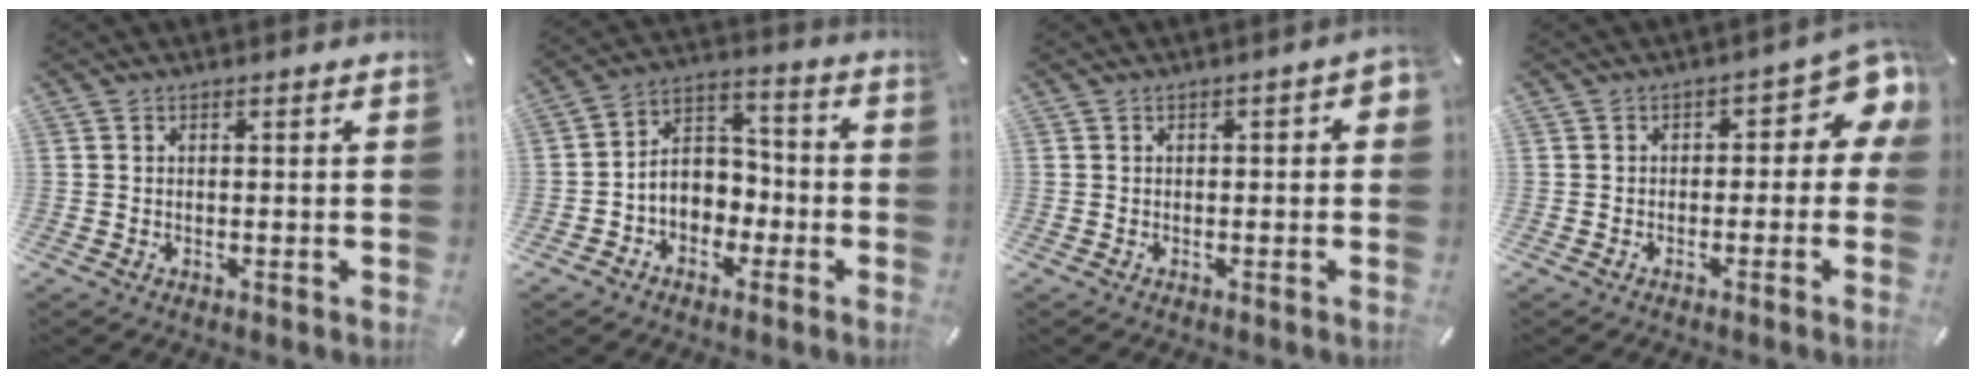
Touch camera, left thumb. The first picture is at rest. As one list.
[{"total": 8.4, "force": [-2.4, 7.6, 2.9], "torque": [-0.055, 0.014, -0.045]}, {"total": 1.9, "force": [-0.6, 1.1, 1.5], "torque": [-0.024, 0.006, -0.013]}, {"total": 6.8, "force": [1.5, 4.1, 5.2], "torque": [-0.062, -0.013, 0.020]}]